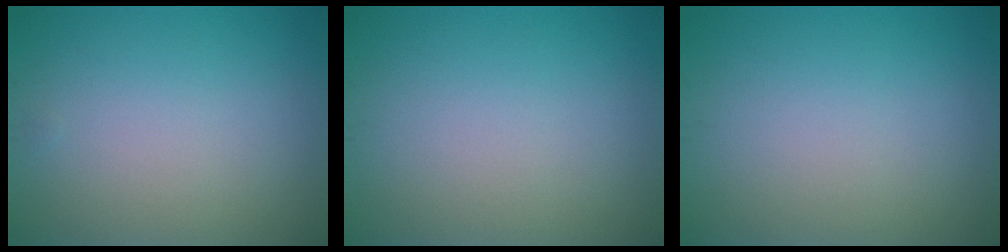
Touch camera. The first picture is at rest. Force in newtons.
{"total": 0.0}
{"total": 0.0}